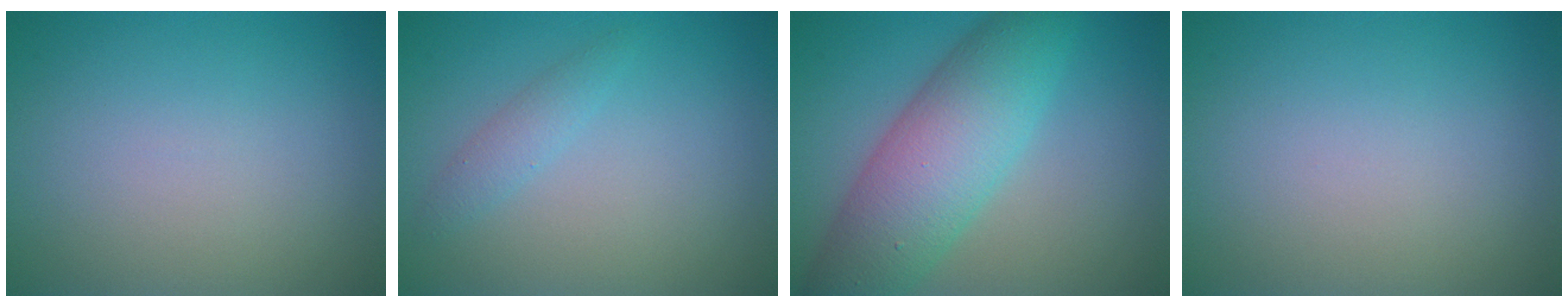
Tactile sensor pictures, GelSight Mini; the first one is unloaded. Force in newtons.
{"total": 1.5, "press": 1.5, "slide": 0.1}
{"total": 8.1, "press": 8.1, "slide": 0.1}
{"total": 0.0}